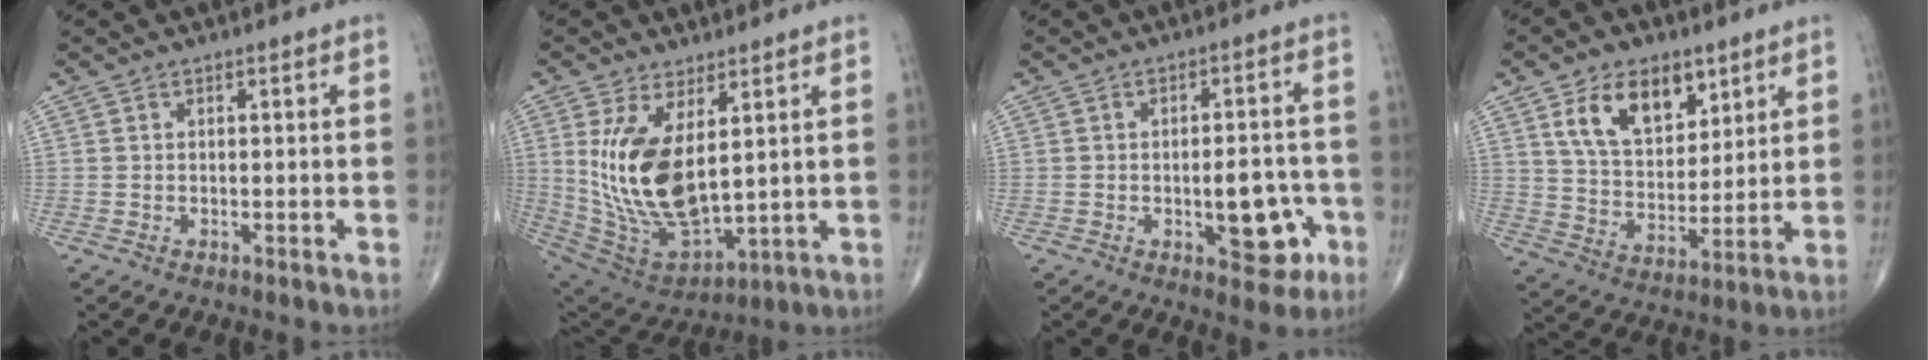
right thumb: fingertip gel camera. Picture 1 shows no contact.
{"total": 17.1, "force": [3.5, 8.3, 14.6], "torque": [-0.283, -0.028, 0.092]}
{"total": 9.6, "force": [-3.0, 4.6, 7.9], "torque": [-0.077, 0.021, -0.031]}
{"total": 13.7, "force": [7.0, 8.1, 8.6], "torque": [-0.115, -0.036, 0.134]}